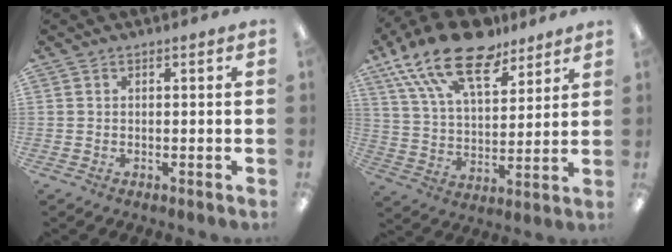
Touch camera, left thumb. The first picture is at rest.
{"total": 19.4, "force": [13.6, 8.6, 10.8], "torque": [-0.195, -0.076, 0.244]}